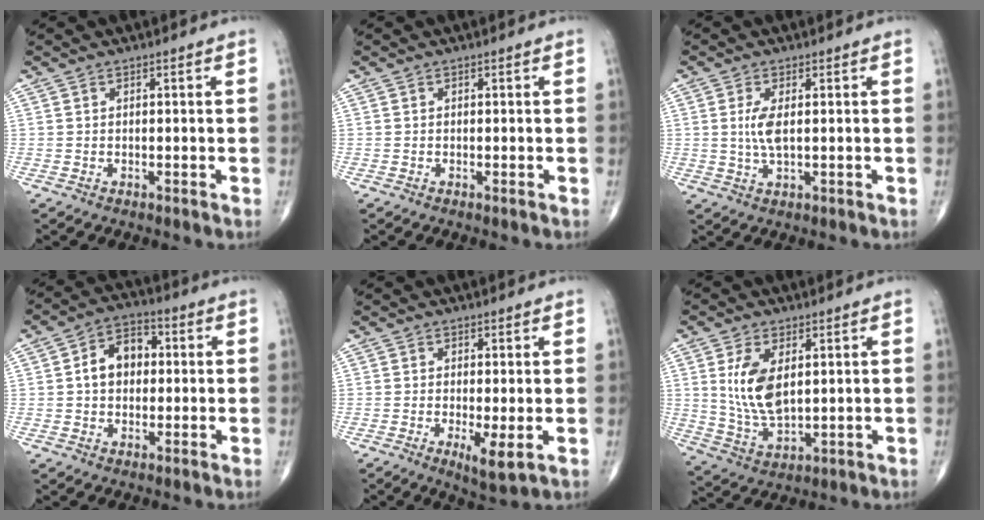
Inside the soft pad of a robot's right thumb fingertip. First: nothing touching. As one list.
[{"total": 0.0}, {"total": 3.9, "force": [0.5, 1.3, 3.7], "torque": [-0.087, -0.006, 0.014]}, {"total": 8.5, "force": [0.8, 6.1, 5.9], "torque": [-0.073, 0.022, 0.004]}, {"total": 4.8, "force": [-1.0, 1.1, 4.5], "torque": [-0.079, -0.017, -0.018]}, {"total": 10.0, "force": [2.5, 5.2, 8.2], "torque": [-0.153, -0.018, 0.059]}]